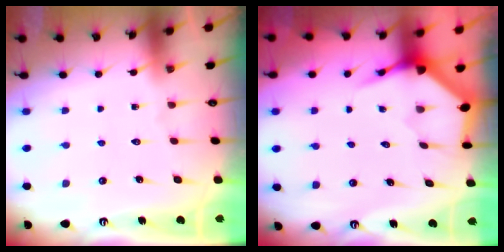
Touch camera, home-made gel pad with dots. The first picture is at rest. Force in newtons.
{"total": 4.0, "press": 3.9, "slide": 0.5}